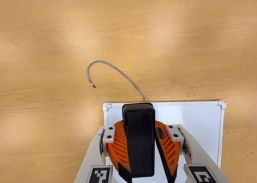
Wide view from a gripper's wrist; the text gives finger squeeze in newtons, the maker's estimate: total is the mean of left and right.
{"total": 10.3, "left": 10.2, "right": 10.4}